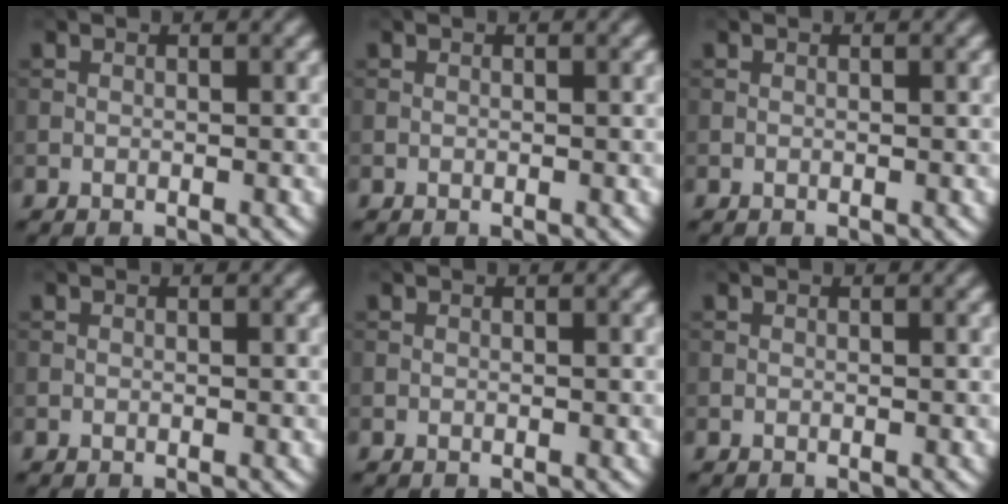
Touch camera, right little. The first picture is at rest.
{"total": 0.0}
{"total": 0.0}
{"total": 0.0}
{"total": 0.0}
{"total": 0.0}